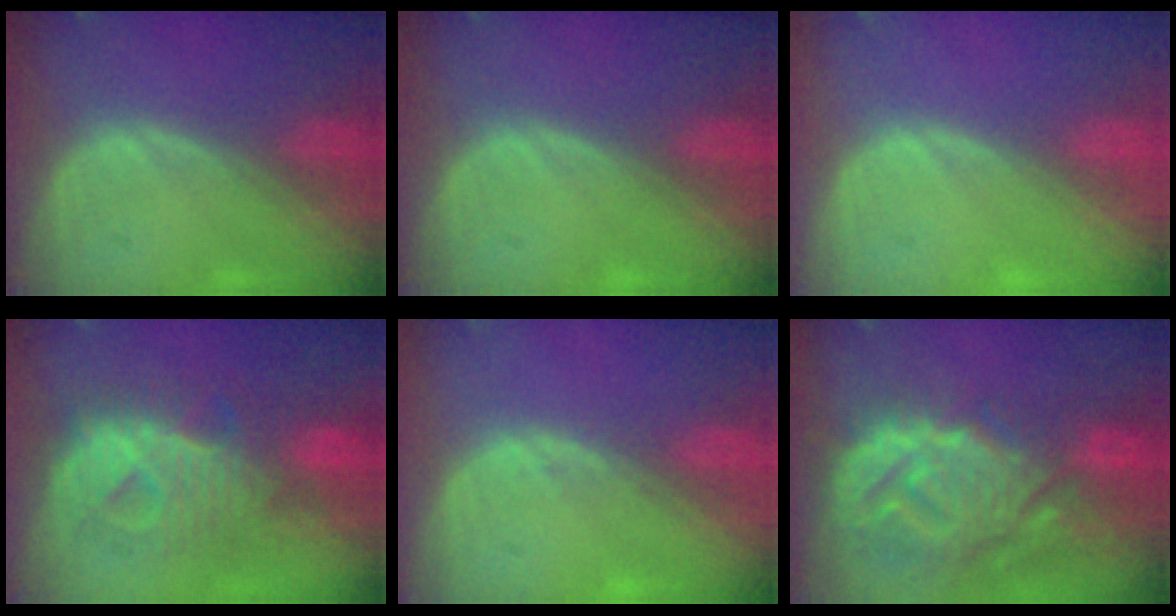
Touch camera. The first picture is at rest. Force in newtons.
{"total": 0.0}
{"total": 0.0}
{"total": 9.8, "press": 9.8, "slide": 0.6}
{"total": 0.6, "press": 0.6, "slide": 0.1}
{"total": 14.3, "press": 12.3, "slide": 7.3}